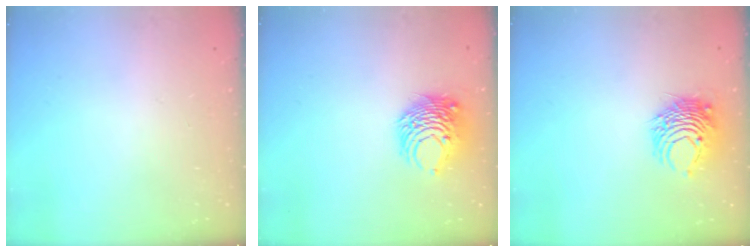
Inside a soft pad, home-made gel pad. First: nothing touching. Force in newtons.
{"total": 9.8, "press": 9.8, "slide": 0.7}
{"total": 8.4, "press": 8.4, "slide": 0.3}